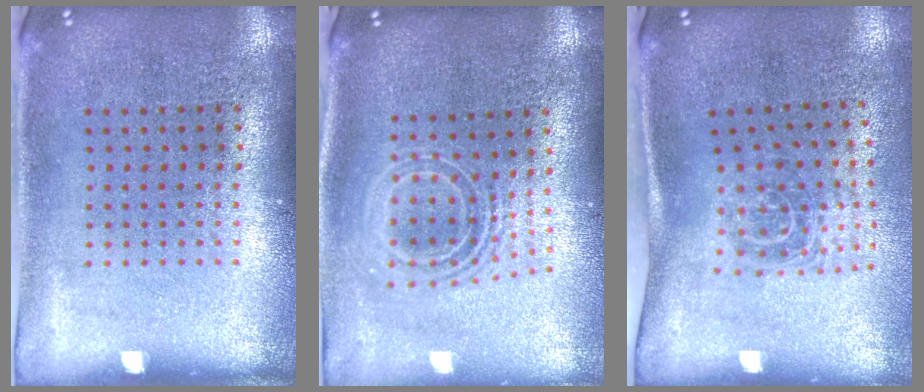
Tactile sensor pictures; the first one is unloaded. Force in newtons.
{"total": 2.0, "press": 1.5, "slide": 1.4}
{"total": 1.8, "press": 1.2, "slide": 1.3}